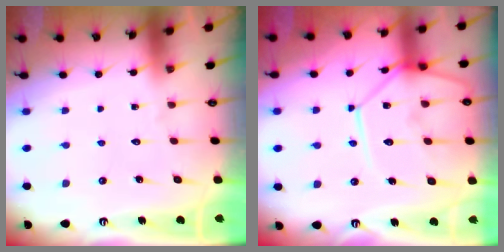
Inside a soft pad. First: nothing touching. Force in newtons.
{"total": 13.9, "press": 13.8, "slide": 1.5}